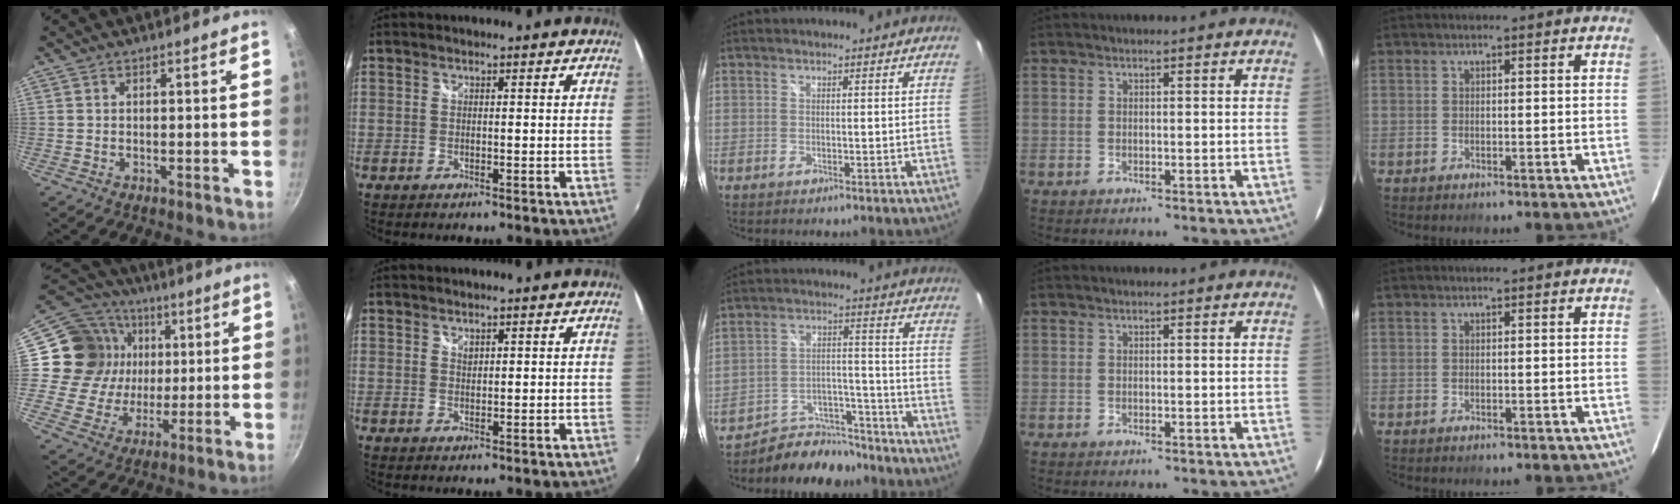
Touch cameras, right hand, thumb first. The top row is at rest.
{"thumb": {"total": 17.7, "force": [2.7, 16.3, 6.4], "torque": [-0.088, 0.016, 0.044]}, "index": {"total": 0.8, "force": [0.6, 0.5, 0.2], "torque": [-0.002, 0.000, 0.011]}, "middle": {"total": 11.5, "force": [-10.4, 4.6, 2.0], "torque": [-0.040, 0.029, -0.154]}}